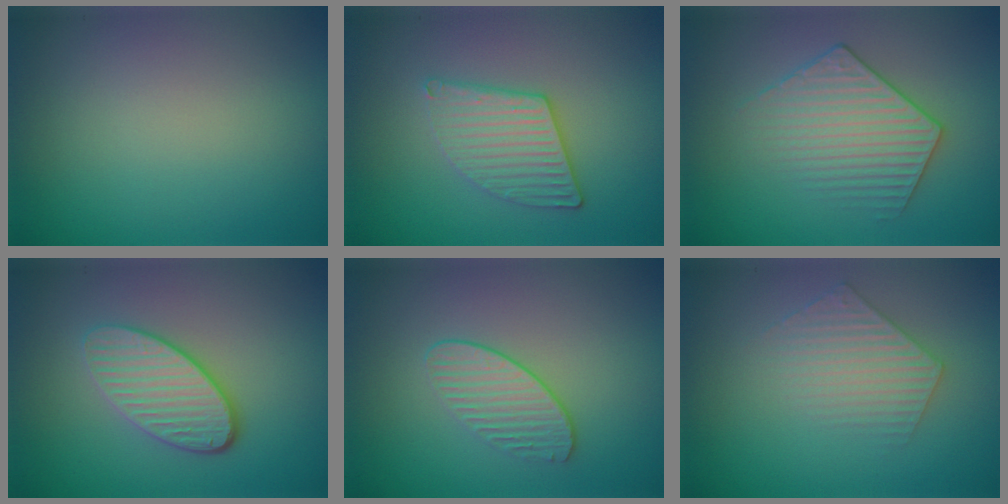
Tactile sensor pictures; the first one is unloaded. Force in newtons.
{"total": 3.3, "press": 3.1, "slide": 1.0}
{"total": 3.4, "press": 3.2, "slide": 1.2}
{"total": 4.0, "press": 3.3, "slide": 2.4}
{"total": 1.9, "press": 1.5, "slide": 1.2}
{"total": 2.9, "press": 2.9, "slide": 0.5}